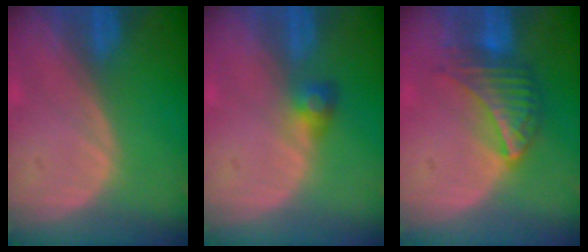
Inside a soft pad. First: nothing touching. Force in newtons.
{"total": 2.6, "press": 2.5, "slide": 0.7}
{"total": 6.5, "press": 6.4, "slide": 1.1}